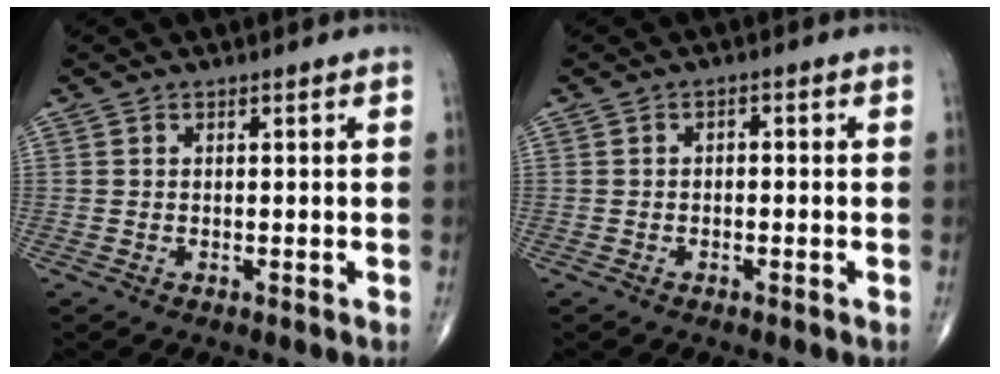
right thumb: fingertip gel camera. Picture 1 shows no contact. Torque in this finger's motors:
{"motor_torque": [-0.26, -0.44, -0.08, -0.08, 0.02]}